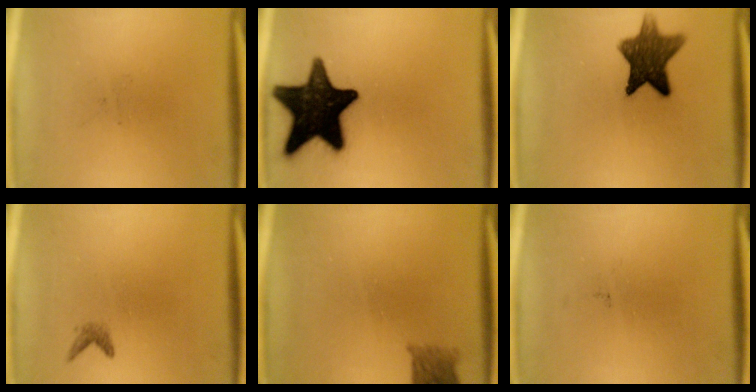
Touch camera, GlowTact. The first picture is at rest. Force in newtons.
{"total": 19.4}
{"total": 10.4}
{"total": 0.9}
{"total": 2.8}
{"total": 0.0}